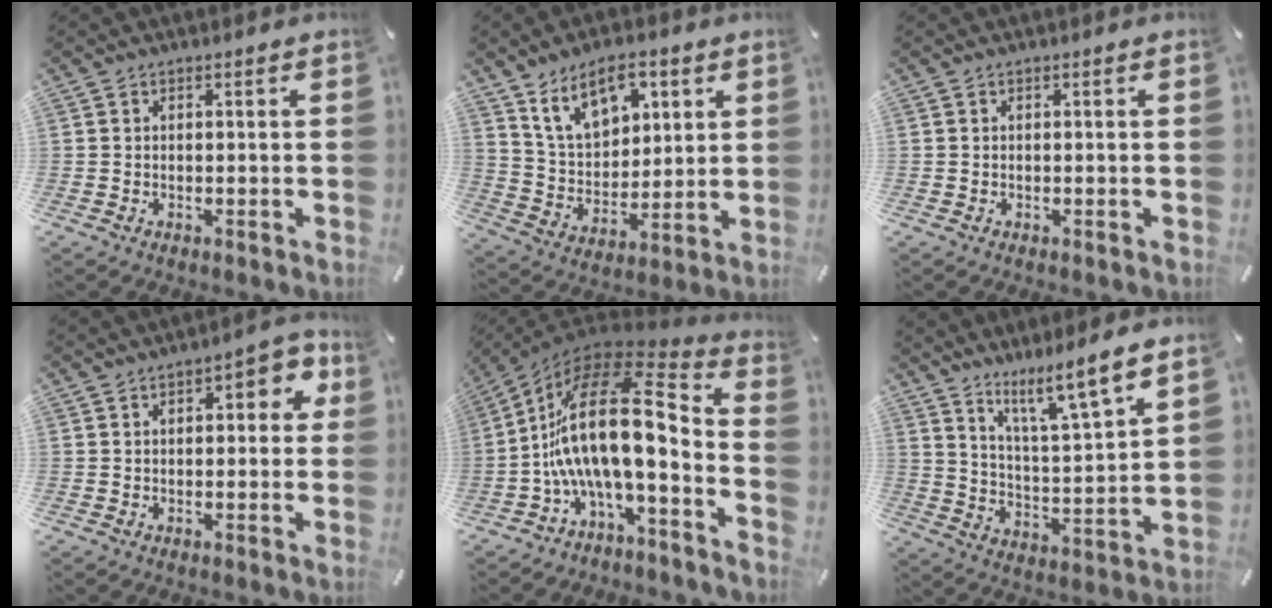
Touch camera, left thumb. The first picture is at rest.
{"total": 12.7, "force": [7.5, 8.0, 6.4], "torque": [-0.113, -0.022, 0.140]}
{"total": 0.0}
{"total": 6.6, "force": [1.7, 3.4, 5.4], "torque": [-0.067, 0.001, 0.018]}
{"total": 23.1, "force": [-0.6, 9.3, 21.2], "torque": [-0.404, -0.027, -0.014]}
{"total": 9.7, "force": [8.6, 0.5, 4.5], "torque": [-0.079, -0.076, 0.142]}